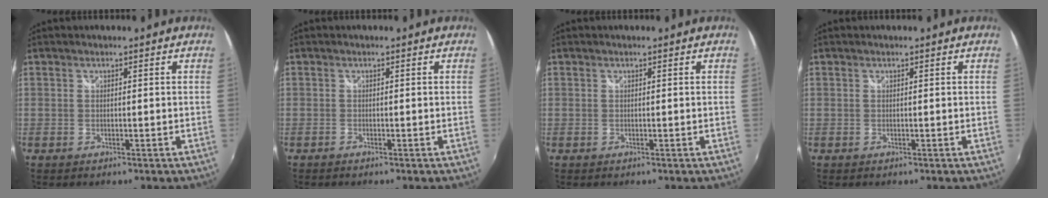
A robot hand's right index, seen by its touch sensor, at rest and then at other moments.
{"total": 0.5, "force": [-0.5, 0.1, 0.2], "torque": [-0.004, -0.003, -0.011]}
{"total": 0.0}
{"total": 0.0}